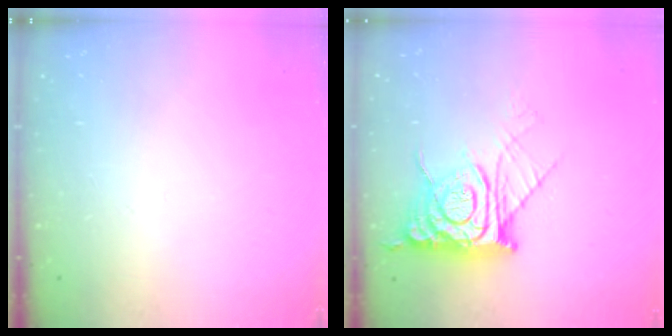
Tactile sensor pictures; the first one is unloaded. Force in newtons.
{"total": 13.2, "press": 13.1, "slide": 1.6}